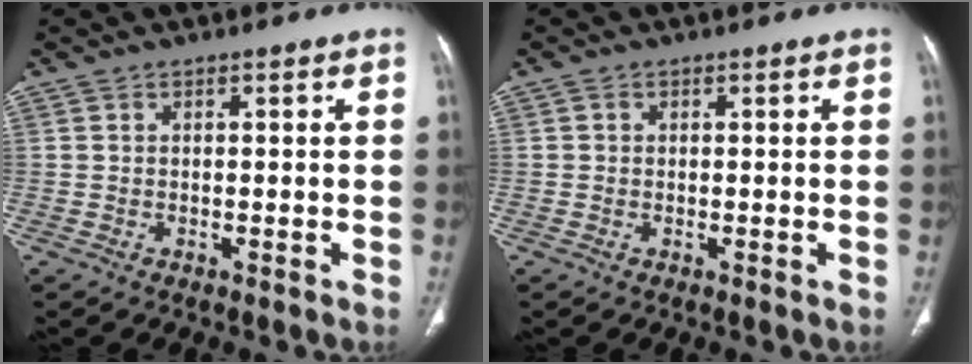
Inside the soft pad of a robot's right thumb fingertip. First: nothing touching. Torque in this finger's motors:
{"motor_torque": [-0.34, -0.56, -0.20, 0.04, 0.00]}